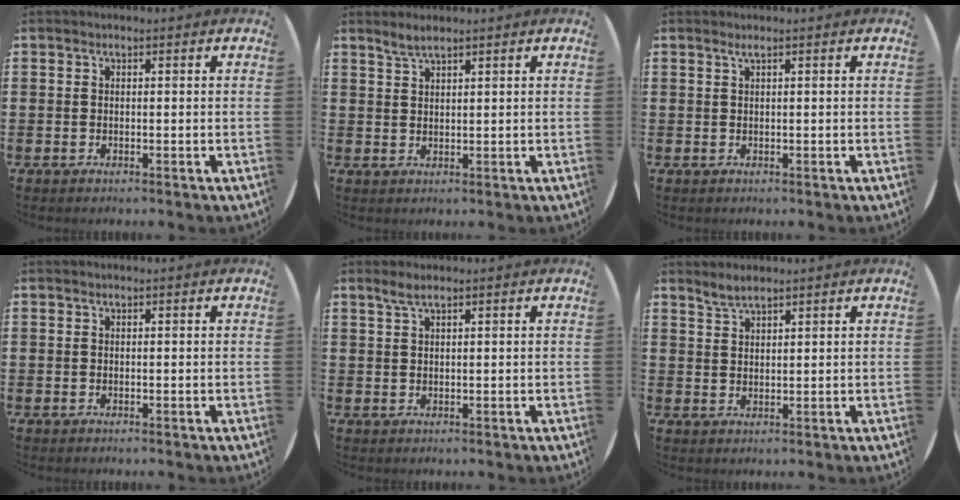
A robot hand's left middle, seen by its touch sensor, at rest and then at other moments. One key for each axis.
{"total": 1.9, "fx": 1.8, "fy": 0.1, "fz": 0.7, "tx": -0.015, "ty": 0.002, "tz": 0.033}
{"total": 0.7, "fx": 0.3, "fy": -0.1, "fz": 0.6, "tx": -0.008, "ty": -0.001, "tz": 0.006}
{"total": 0.0}
{"total": 1.7, "fx": 1.2, "fy": 0.2, "fz": 1.1, "tx": -0.023, "ty": 0.003, "tz": 0.022}
{"total": 2.2, "fx": 2.1, "fy": 0.3, "fz": 0.7, "tx": -0.015, "ty": 0.002, "tz": 0.040}